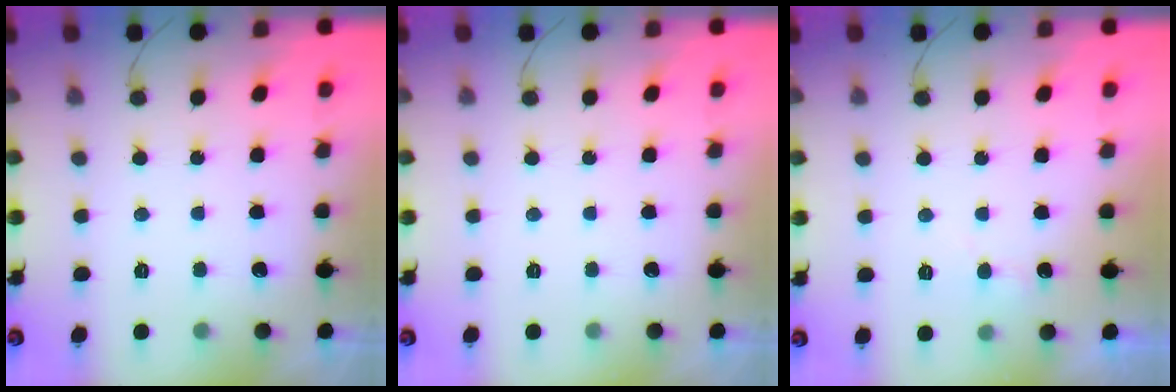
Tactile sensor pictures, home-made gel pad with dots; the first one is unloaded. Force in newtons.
{"total": 0.0}
{"total": 4.9, "press": 4.8, "slide": 0.5}